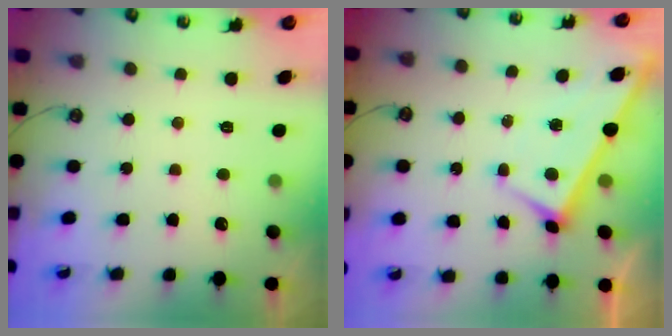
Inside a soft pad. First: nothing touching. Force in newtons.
{"total": 2.9, "press": 2.9, "slide": 0.1}